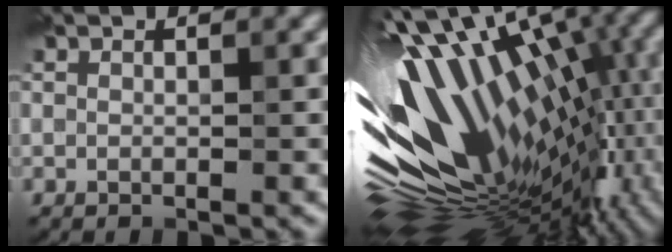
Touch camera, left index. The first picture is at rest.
{"total": 16.8, "force": [0.1, 7.5, 15.0], "torque": [-0.259, -0.009, 0.010]}